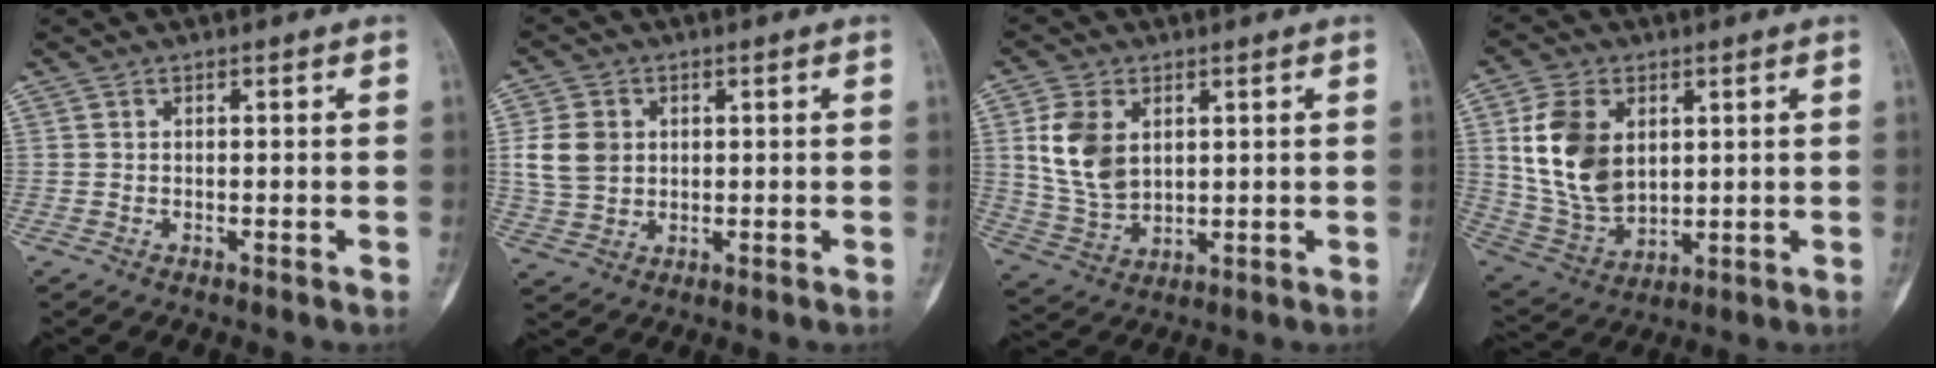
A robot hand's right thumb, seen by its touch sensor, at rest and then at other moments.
{"total": 7.6, "force": [1.3, 6.2, 4.2], "torque": [-0.070, -0.002, 0.029]}
{"total": 10.5, "force": [2.8, 7.0, 7.3], "torque": [-0.129, -0.012, 0.065]}
{"total": 14.7, "force": [3.5, 9.9, 10.3], "torque": [-0.176, -0.016, 0.079]}